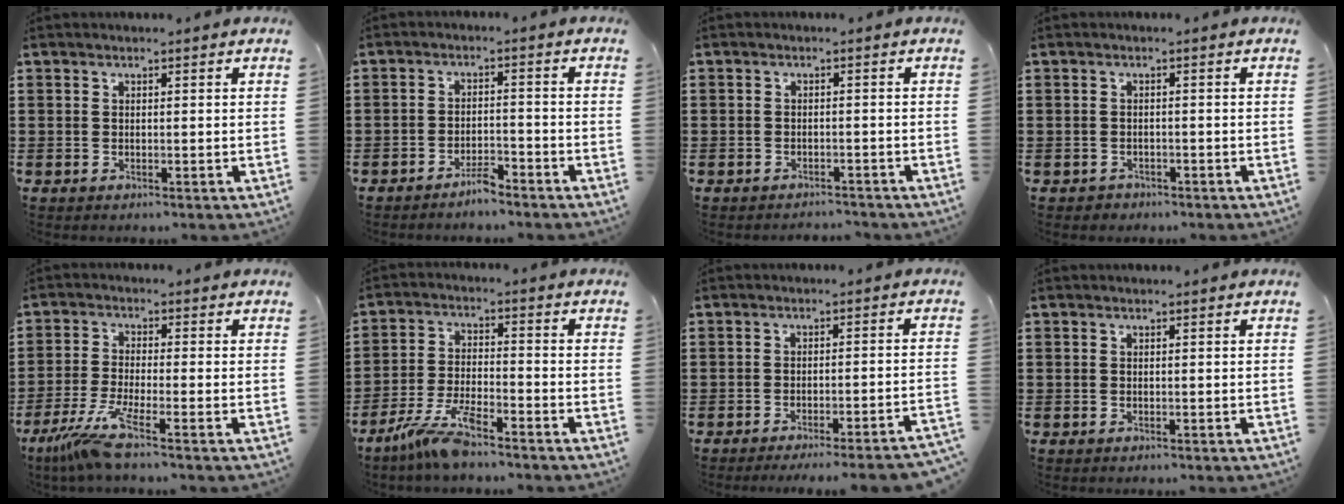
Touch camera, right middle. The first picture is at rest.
{"total": 3.0, "force": [-3.0, 0.4, 0.4], "torque": [-0.013, 0.005, -0.061]}
{"total": 1.9, "force": [-1.8, 0.4, -0.3], "torque": [0.000, 0.003, -0.043]}
{"total": 1.0, "force": [-0.9, 0.5, 0.0], "torque": [-0.004, 0.003, -0.021]}
{"total": 6.0, "force": [-4.2, -0.2, 4.4], "torque": [-0.113, -0.025, -0.086]}
{"total": 7.2, "force": [-5.6, 0.9, 4.4], "torque": [-0.104, -0.011, -0.111]}
{"total": 3.1, "force": [-2.8, -0.6, 1.1], "torque": [-0.018, -0.002, -0.058]}
{"total": 0.0}